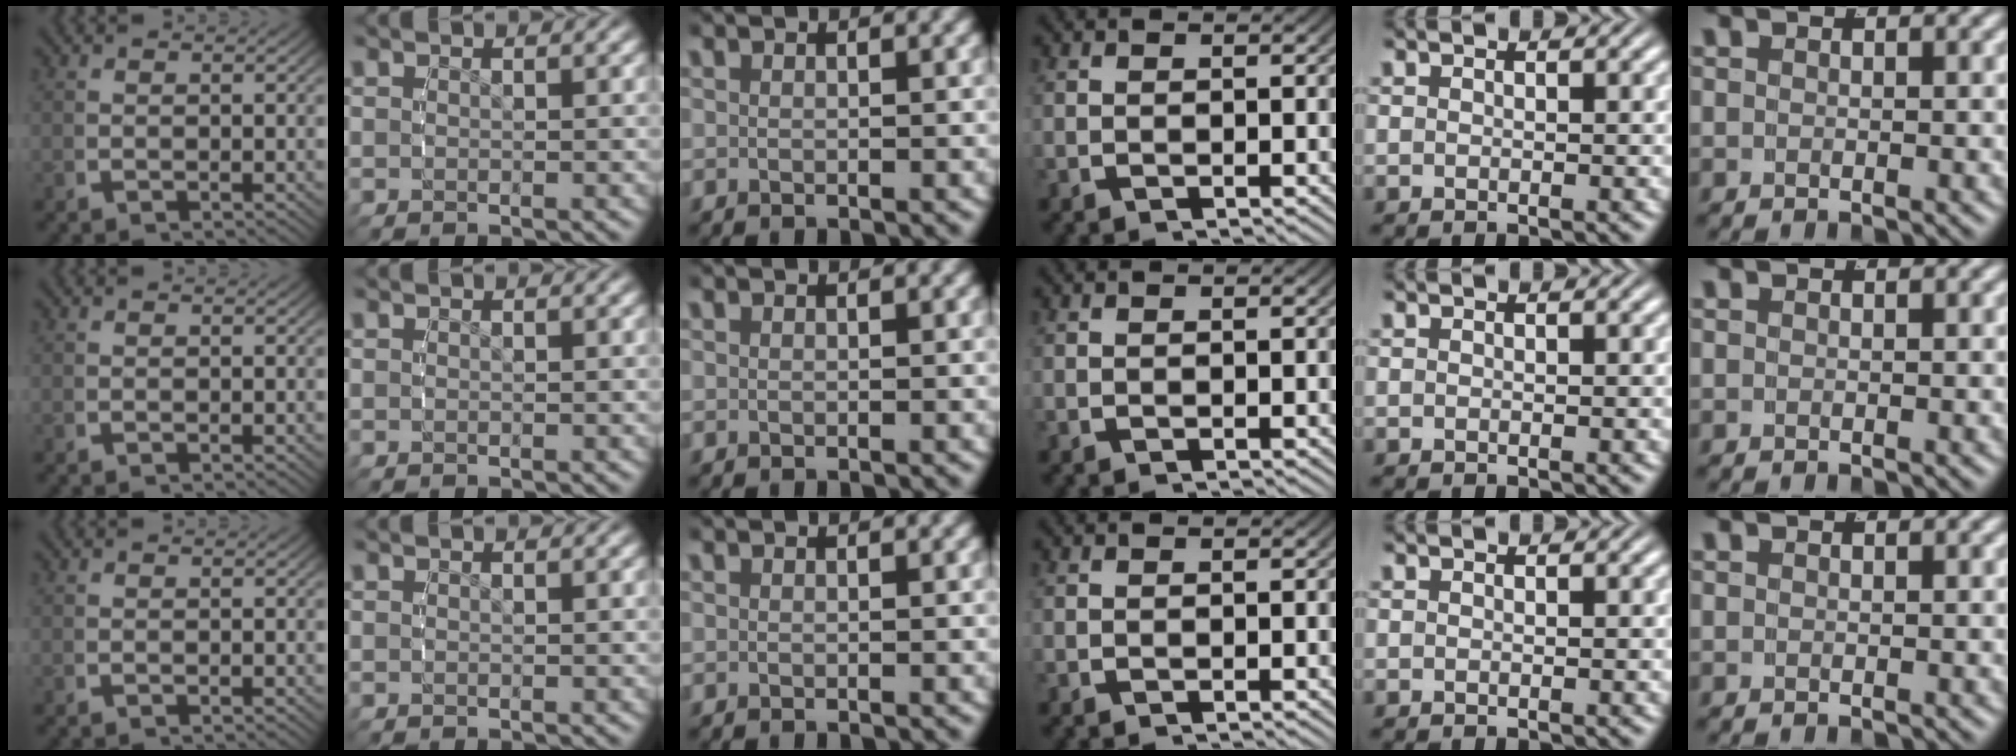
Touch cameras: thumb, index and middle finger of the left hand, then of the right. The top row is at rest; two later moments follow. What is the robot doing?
{"motion": "reach", "object": "pencil case"}